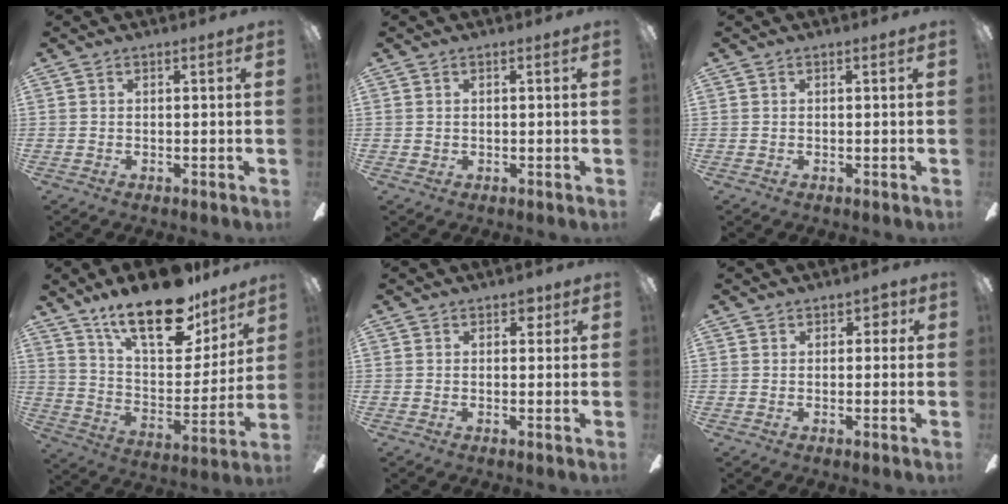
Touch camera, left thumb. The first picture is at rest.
{"total": 0.7, "force": [0.3, 0.7, 0.1], "torque": [-0.002, 0.005, 0.005]}
{"total": 0.0}
{"total": 22.5, "force": [16.1, 9.0, 12.9], "torque": [-0.203, -0.102, 0.279]}
{"total": 2.7, "force": [1.3, 1.8, 1.4], "torque": [-0.013, 0.002, 0.020]}
{"total": 2.3, "force": [0.9, 1.8, 1.1], "torque": [-0.007, 0.001, 0.014]}